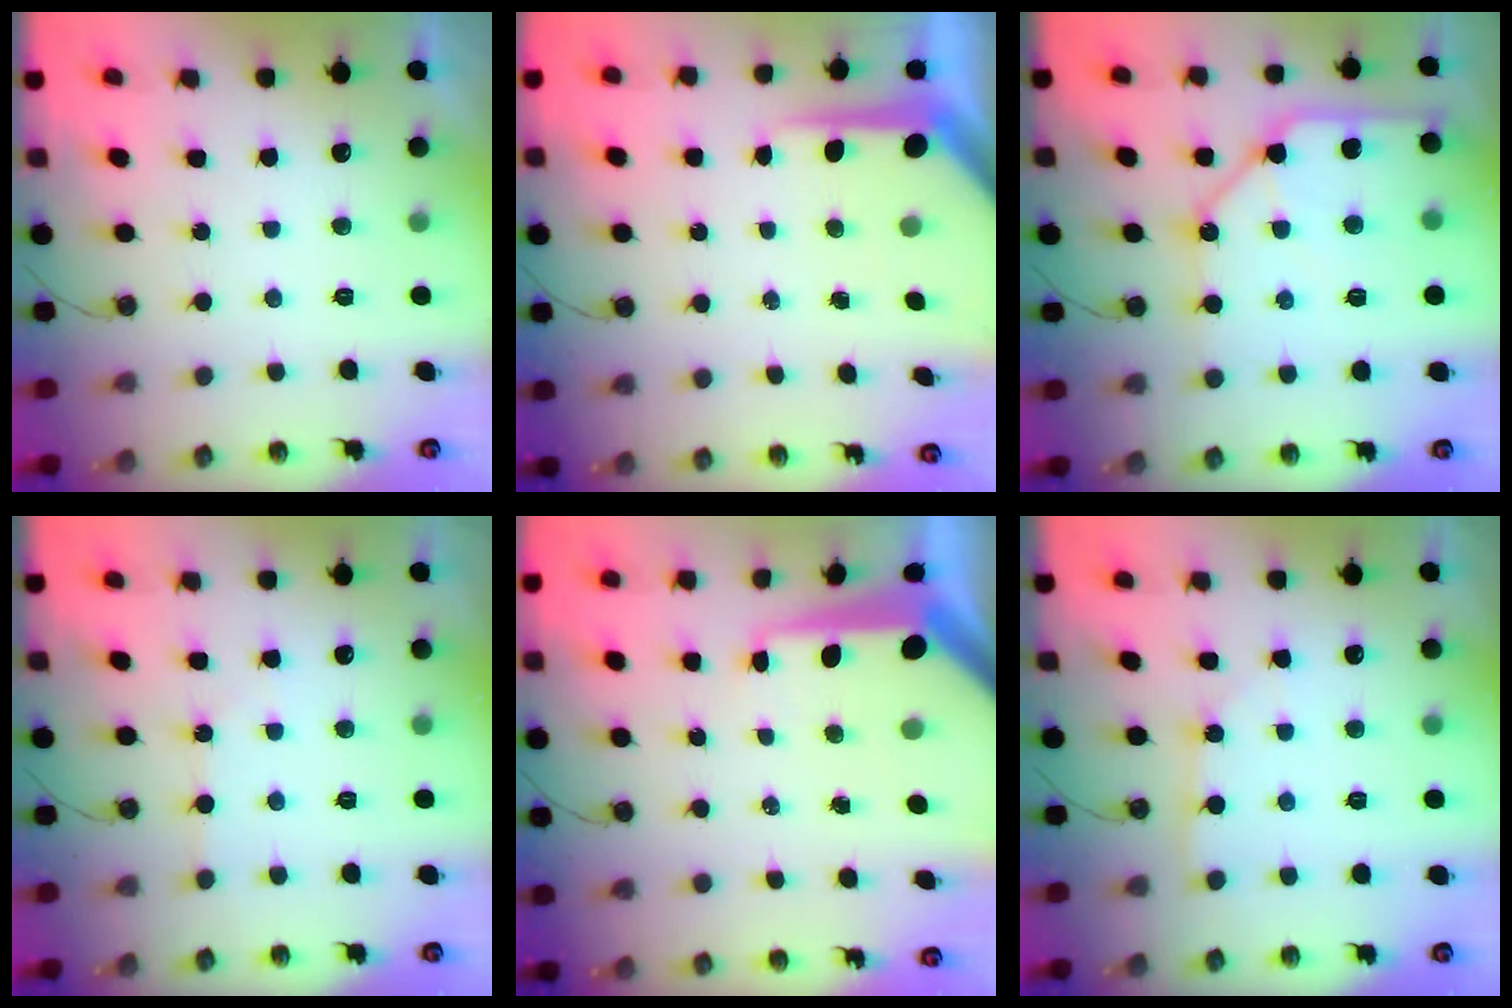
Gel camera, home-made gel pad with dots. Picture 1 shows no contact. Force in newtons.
{"total": 7.8, "press": 7.7, "slide": 0.8}
{"total": 14.2, "press": 14.1, "slide": 1.6}
{"total": 1.9, "press": 1.8, "slide": 0.3}
{"total": 12.2, "press": 12.1, "slide": 1.0}
{"total": 2.8, "press": 2.8, "slide": 0.3}